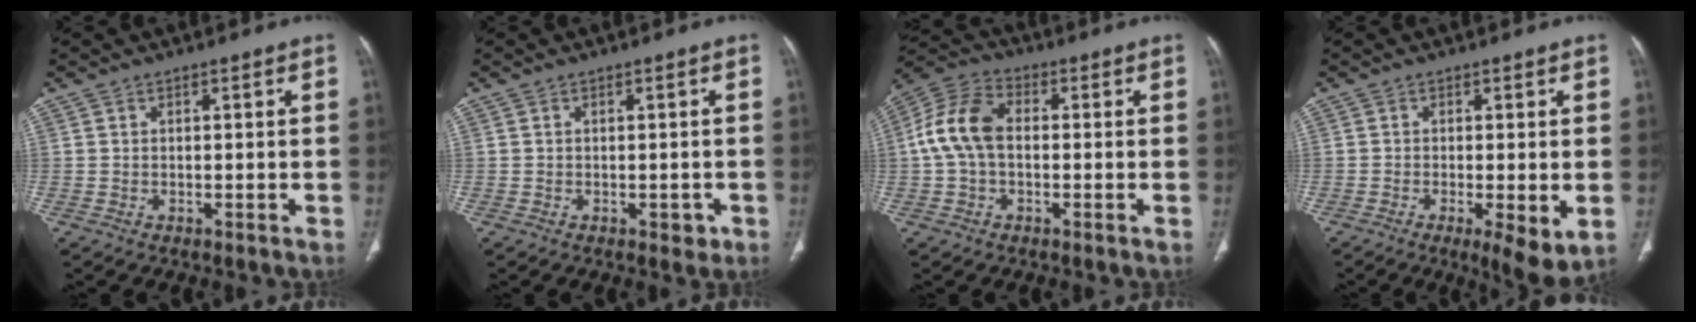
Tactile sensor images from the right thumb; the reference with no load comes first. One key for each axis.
{"total": 1.8, "fx": -0.7, "fy": 1.2, "fz": 1.2, "tx": -0.006, "ty": 0.001, "tz": -0.005}
{"total": 10.5, "fx": 0.0, "fy": 6.9, "fz": 7.9, "tx": -0.162, "ty": 0.030, "tz": -0.009}
{"total": 7.1, "fx": -2.0, "fy": 1.9, "fz": 6.5, "tx": -0.105, "ty": -0.020, "tz": -0.030}